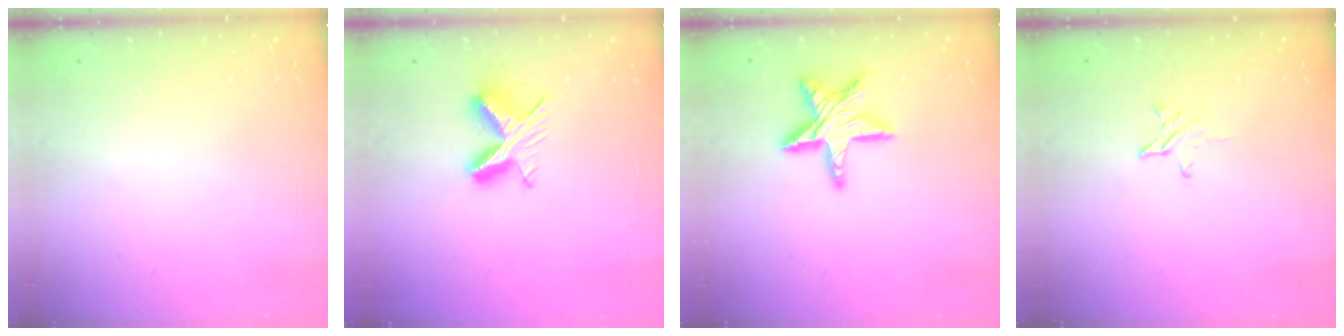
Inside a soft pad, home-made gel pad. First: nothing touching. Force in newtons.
{"total": 8.5, "press": 8.5, "slide": 0.4}
{"total": 13.9, "press": 13.9, "slide": 1.1}
{"total": 3.0, "press": 3.0, "slide": 0.3}